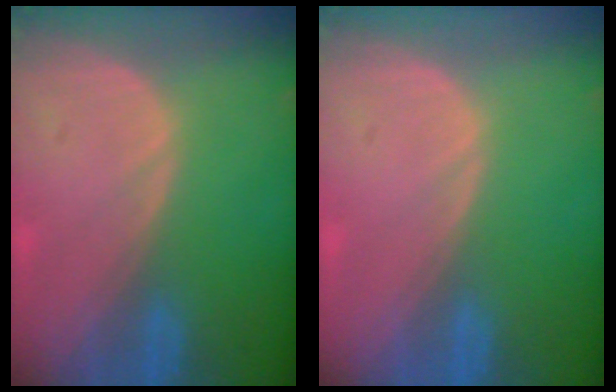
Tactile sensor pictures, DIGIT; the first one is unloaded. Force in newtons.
{"total": 0.0}